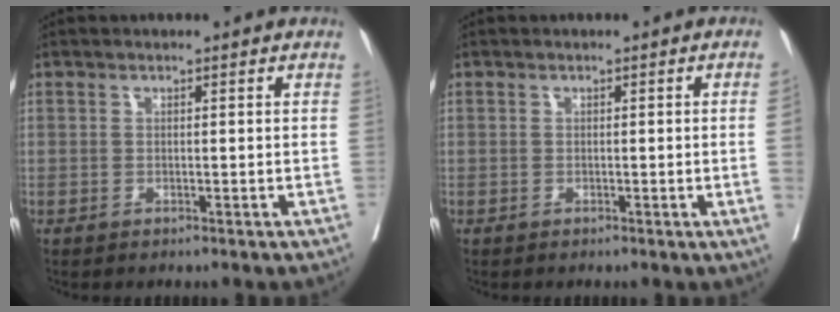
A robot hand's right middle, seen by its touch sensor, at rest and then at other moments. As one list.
[{"total": 2.4, "force": [-0.1, -0.4, 2.4], "torque": [-0.042, 0.003, 0.004]}]